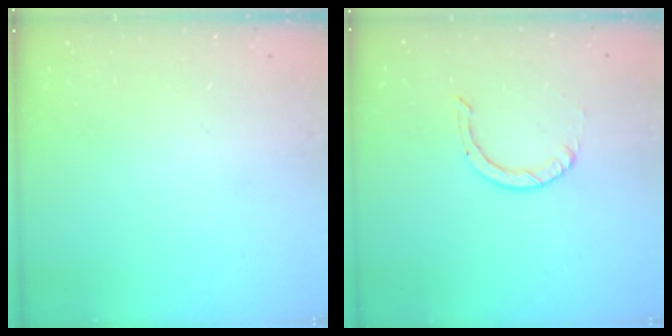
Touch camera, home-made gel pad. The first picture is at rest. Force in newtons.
{"total": 0.9, "press": 0.9, "slide": 0.1}